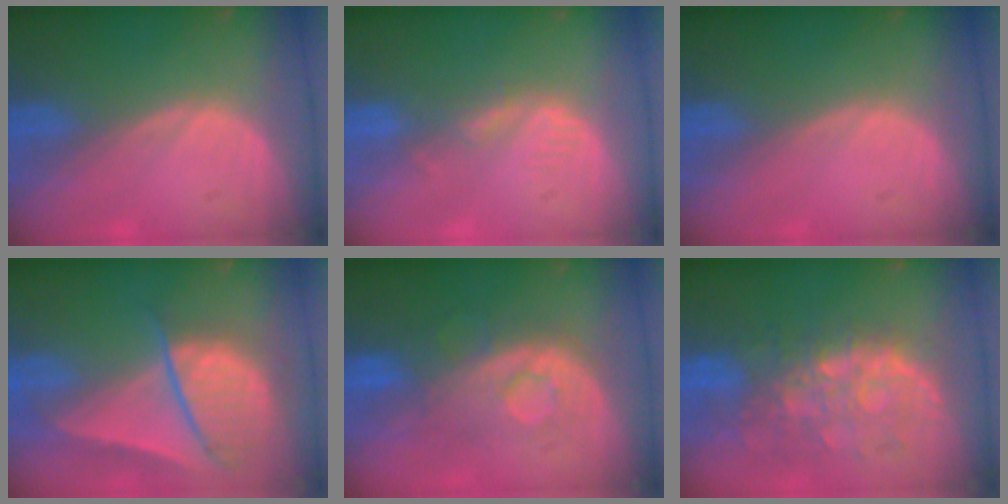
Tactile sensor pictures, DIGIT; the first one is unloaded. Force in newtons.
{"total": 2.0, "press": 2.0, "slide": 0.3}
{"total": 0.0}
{"total": 9.5, "press": 8.1, "slide": 4.9}
{"total": 7.9, "press": 7.9, "slide": 0.1}
{"total": 10.0, "press": 9.1, "slide": 4.0}